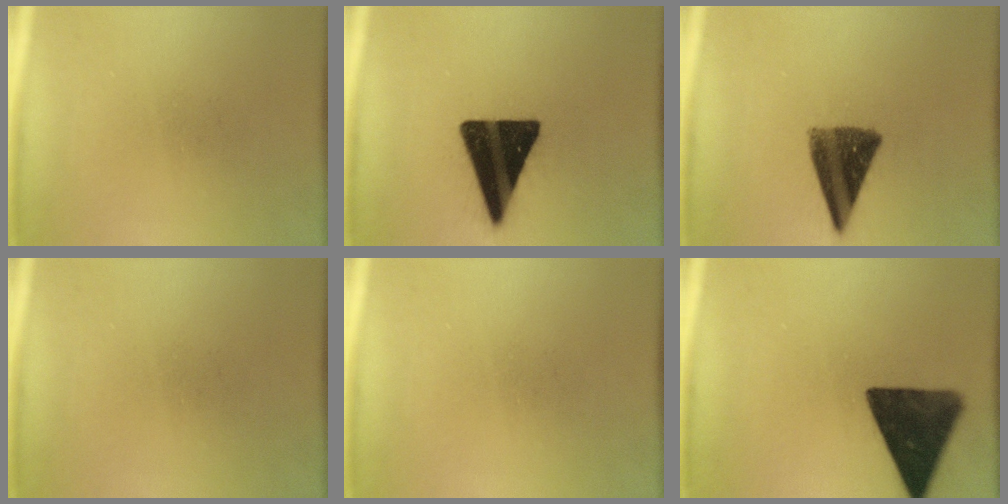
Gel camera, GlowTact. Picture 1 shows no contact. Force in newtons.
{"total": 19.1}
{"total": 10.6}
{"total": 0.0}
{"total": 0.0}
{"total": 13.7}